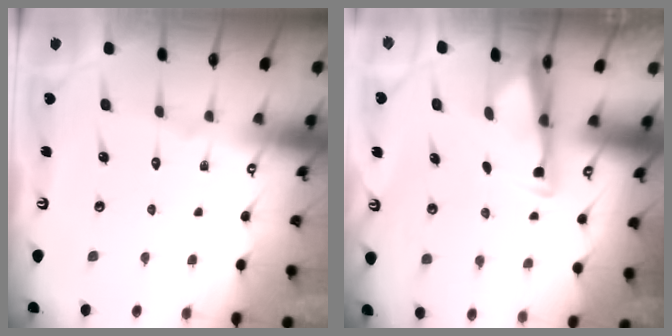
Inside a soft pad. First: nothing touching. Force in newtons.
{"total": 3.2, "press": 3.1, "slide": 0.9}